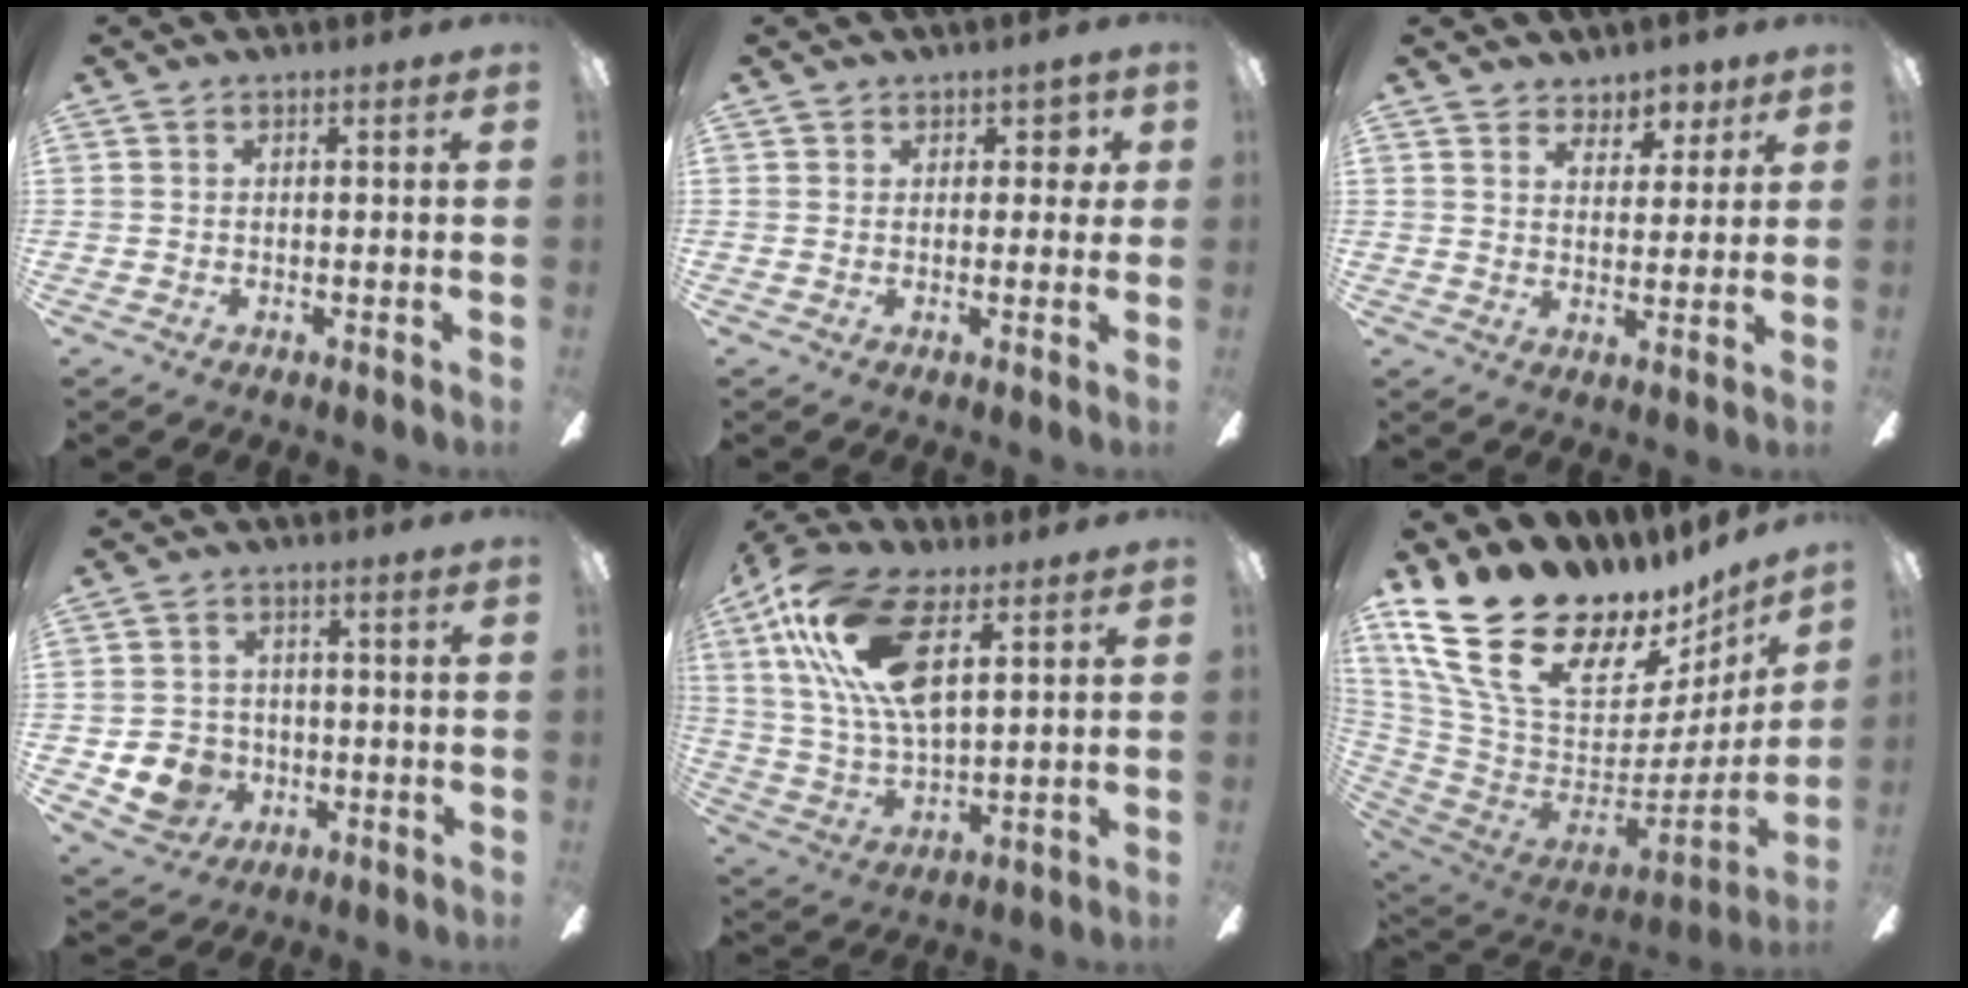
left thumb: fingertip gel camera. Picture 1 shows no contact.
{"total": 3.4, "force": [1.9, 2.4, 1.5], "torque": [-0.009, -0.002, 0.030]}
{"total": 5.4, "force": [4.3, 3.2, 0.6], "torque": [0.001, -0.024, 0.075]}
{"total": 8.0, "force": [-2.6, 7.1, 2.5], "torque": [-0.066, 0.018, -0.043]}
{"total": 20.5, "force": [8.9, 9.6, 15.7], "torque": [-0.337, -0.014, 0.153]}
{"total": 25.2, "force": [15.8, 12.6, 15.2], "torque": [-0.287, -0.123, 0.310]}